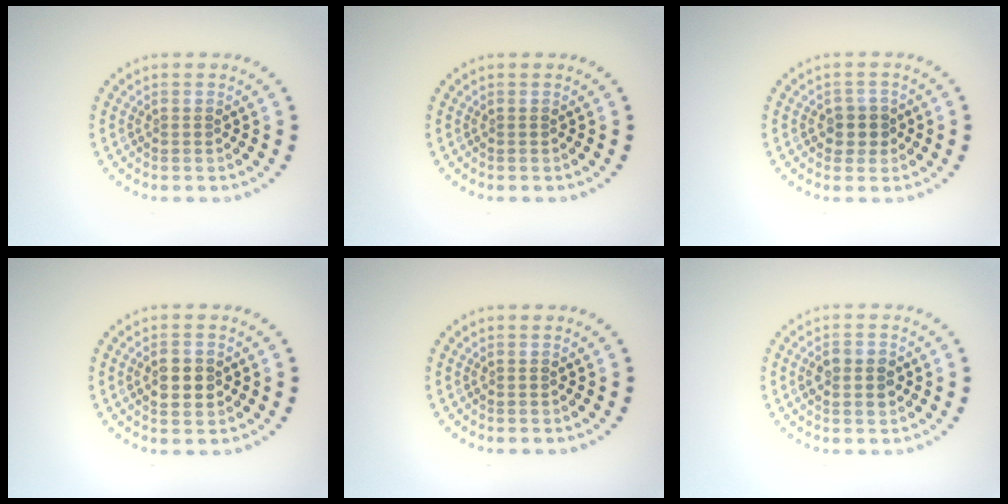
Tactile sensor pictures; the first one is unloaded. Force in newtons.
{"total": 0.0}
{"total": 2.0, "press": 1.8, "slide": 0.8}
{"total": 2.9, "press": 2.9, "slide": 0.2}
{"total": 0.0}
{"total": 2.8, "press": 2.8, "slide": 0.0}